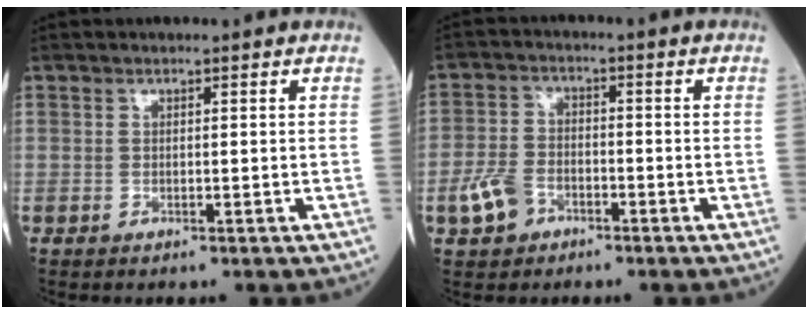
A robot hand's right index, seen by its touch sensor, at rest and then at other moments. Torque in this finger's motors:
{"motor_torque": [0.44, -0.27, 0.25, 0.03]}